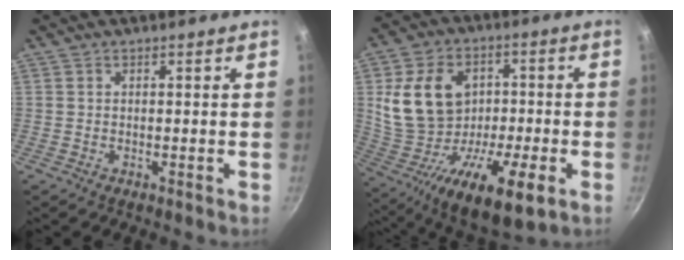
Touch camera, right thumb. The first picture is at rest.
{"total": 22.7, "force": [-1.4, 14.4, 17.5], "torque": [-0.291, 0.011, -0.017]}